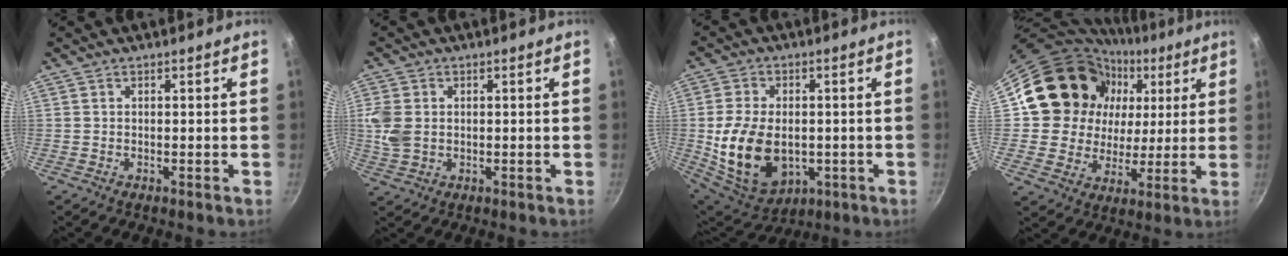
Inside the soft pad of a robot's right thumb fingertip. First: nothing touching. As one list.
[{"total": 6.1, "force": [0.6, 4.6, 3.9], "torque": [-0.079, -0.002, 0.013]}, {"total": 16.3, "force": [-1.7, 11.0, 11.8], "torque": [-0.206, -0.008, -0.011]}, {"total": 19.8, "force": [6.3, 17.0, 7.8], "torque": [-0.108, 0.001, 0.111]}]